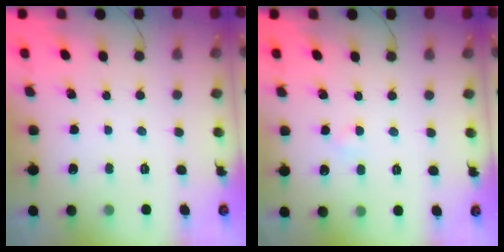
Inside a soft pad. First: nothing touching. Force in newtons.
{"total": 2.4, "press": 2.3, "slide": 0.8}